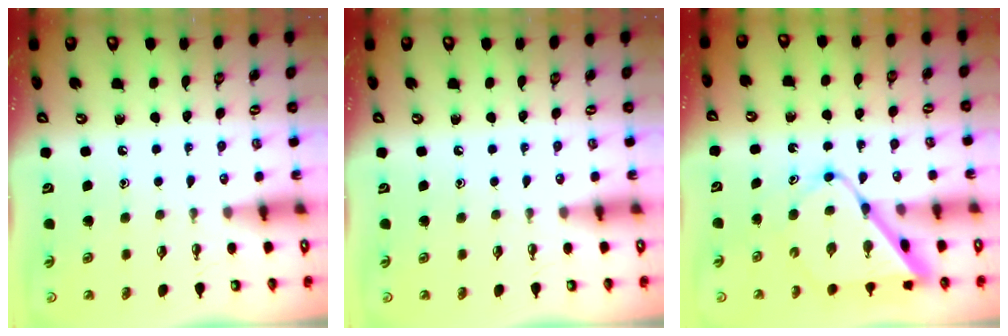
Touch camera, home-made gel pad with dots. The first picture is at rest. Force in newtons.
{"total": 0.0}
{"total": 12.1, "press": 12.0, "slide": 1.0}